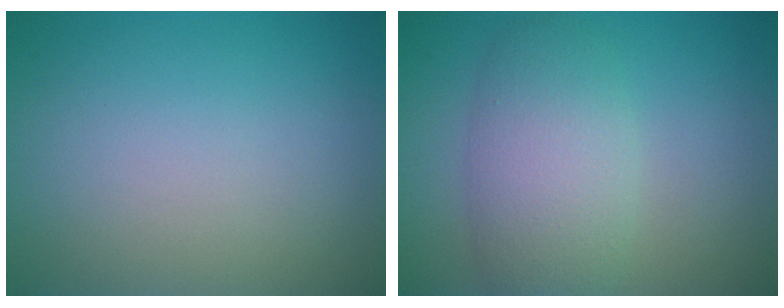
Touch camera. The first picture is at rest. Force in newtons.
{"total": 5.3, "press": 5.3, "slide": 0.3}